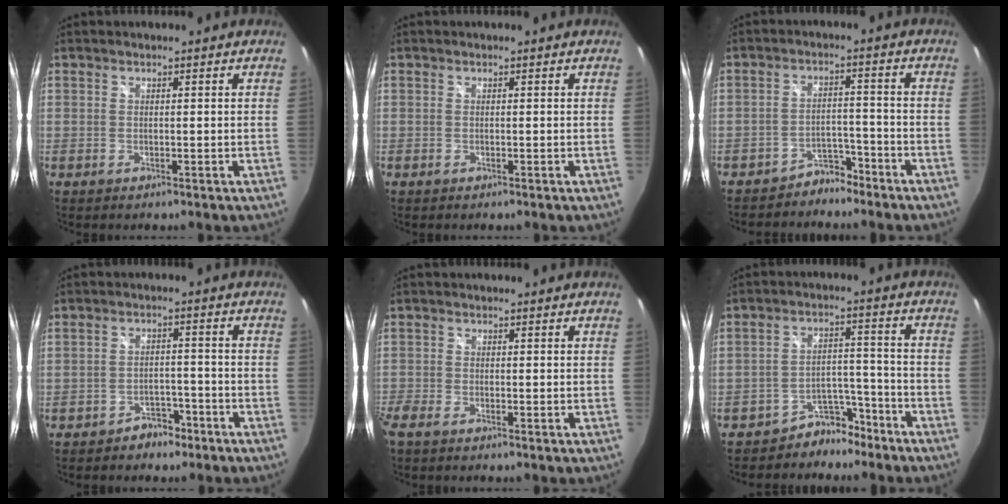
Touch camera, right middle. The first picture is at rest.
{"total": 0.0}
{"total": 5.1, "force": [-4.5, 2.3, 0.7], "torque": [-0.019, 0.014, -0.068]}
{"total": 4.7, "force": [-3.7, 2.7, 1.1], "torque": [-0.026, 0.014, -0.049]}
{"total": 2.2, "force": [-1.9, 0.4, 1.1], "torque": [-0.033, -0.008, -0.041]}
{"total": 7.3, "force": [-6.1, 3.8, 1.0], "torque": [-0.013, 0.033, -0.088]}